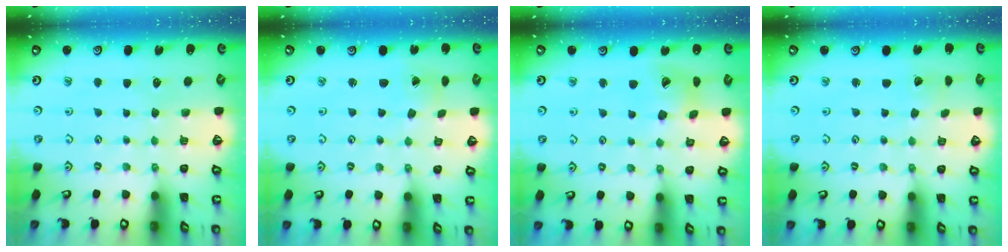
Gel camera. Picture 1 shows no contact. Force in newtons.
{"total": 0.5, "press": 0.5, "slide": 0.1}
{"total": 12.7, "press": 12.6, "slide": 1.4}
{"total": 2.3, "press": 2.3, "slide": 0.1}